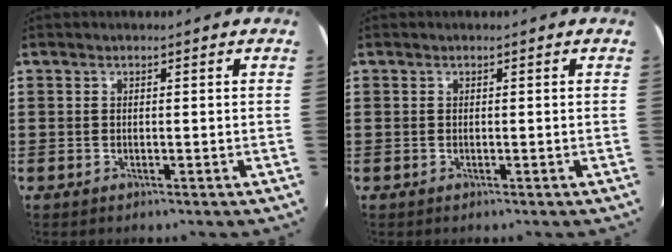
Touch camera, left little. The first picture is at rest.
{"total": 0.0}